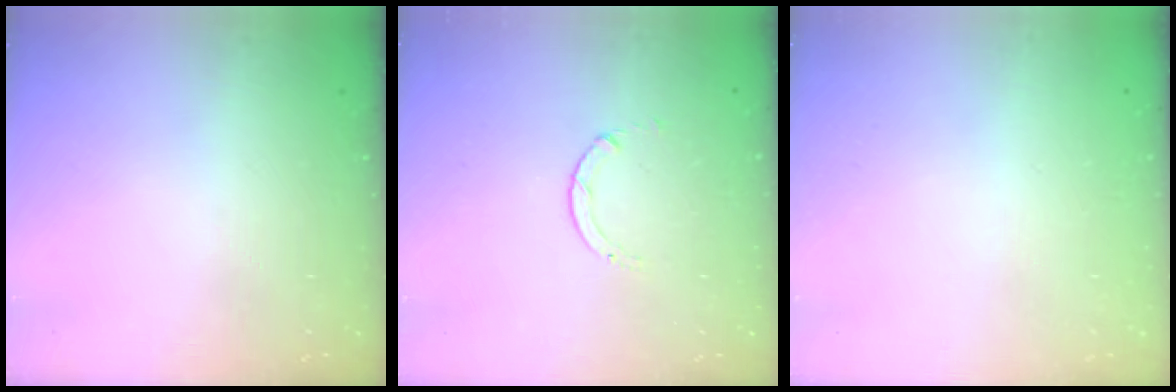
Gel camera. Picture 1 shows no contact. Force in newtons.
{"total": 0.7, "press": 0.7, "slide": 0.1}
{"total": 2.6, "press": 2.6, "slide": 0.2}